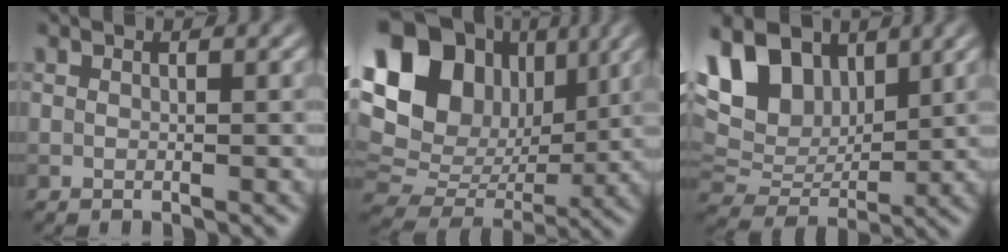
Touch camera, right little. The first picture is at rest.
{"total": 18.3, "force": [6.0, 14.1, 10.0], "torque": [-0.233, 0.048, 0.121]}
{"total": 10.6, "force": [4.8, 6.6, 6.8], "torque": [-0.145, 0.028, 0.077]}